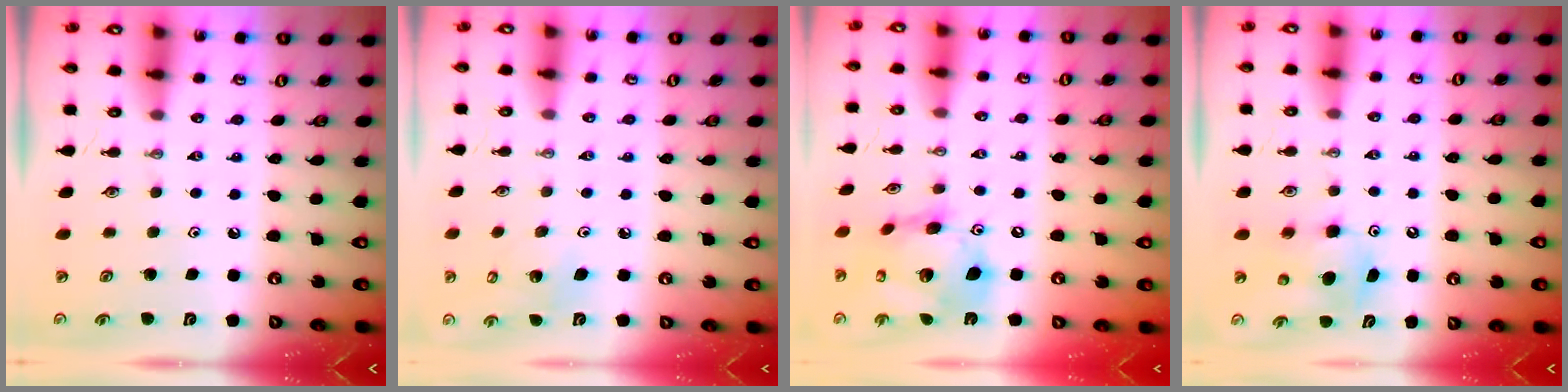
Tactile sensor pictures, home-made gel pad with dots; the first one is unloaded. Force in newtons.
{"total": 5.1, "press": 4.6, "slide": 2.1}
{"total": 17.1, "press": 17.0, "slide": 1.8}
{"total": 8.1, "press": 8.0, "slide": 0.8}